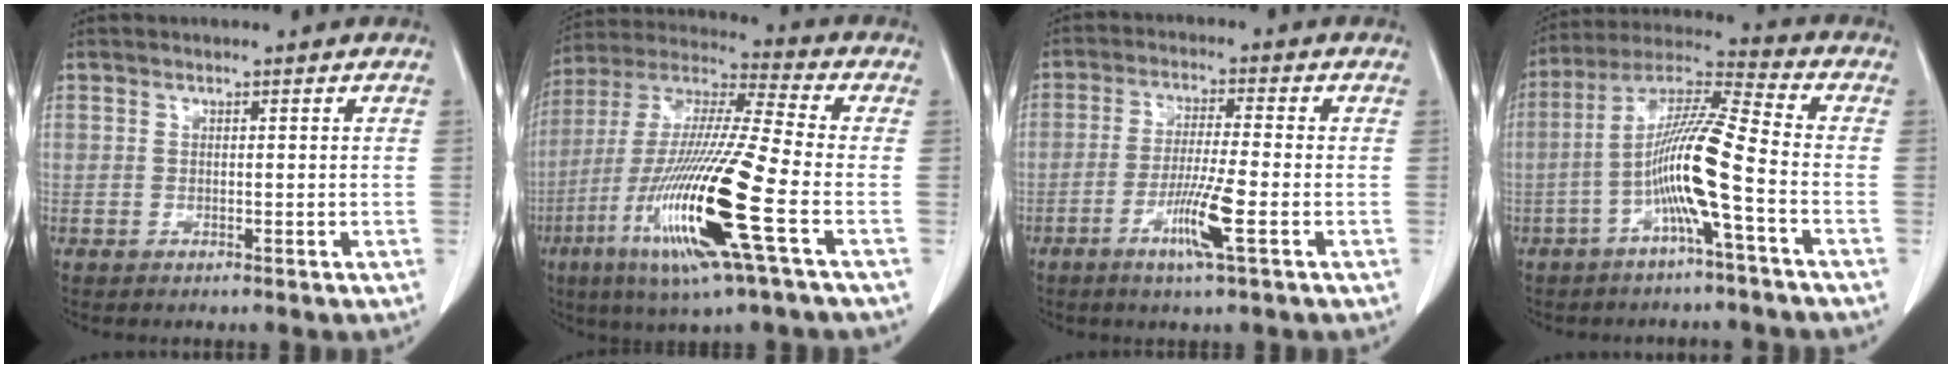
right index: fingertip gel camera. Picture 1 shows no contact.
{"total": 20.8, "force": [-7.3, 0.4, 19.5], "torque": [-0.415, -0.036, -0.144]}
{"total": 7.3, "force": [-3.1, -0.4, 6.7], "torque": [-0.128, -0.014, -0.058]}
{"total": 11.6, "force": [-3.7, -0.6, 11.0], "torque": [-0.214, 0.018, -0.076]}